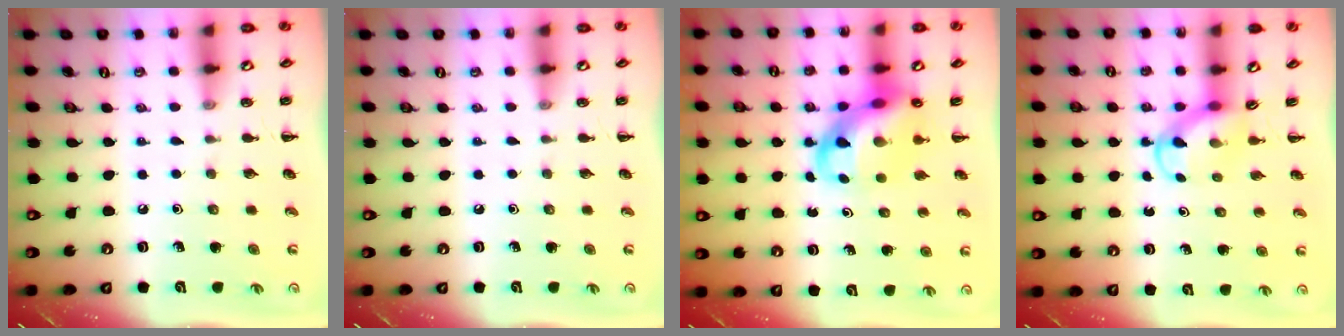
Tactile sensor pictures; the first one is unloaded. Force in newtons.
{"total": 0.0}
{"total": 11.4, "press": 11.0, "slide": 3.0}
{"total": 4.1, "press": 3.9, "slide": 1.2}